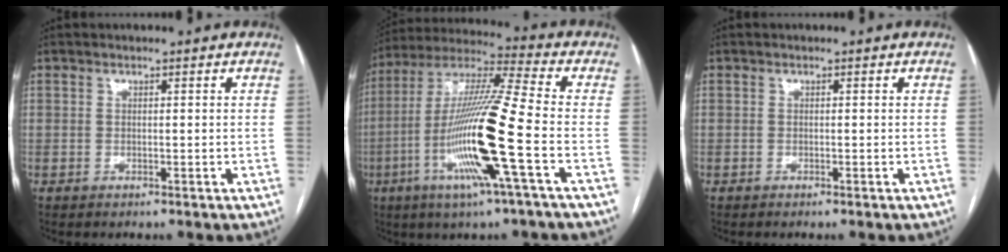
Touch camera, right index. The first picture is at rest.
{"total": 17.9, "force": [-5.2, -0.7, 17.1], "torque": [-0.342, -0.014, -0.109]}
{"total": 0.0}